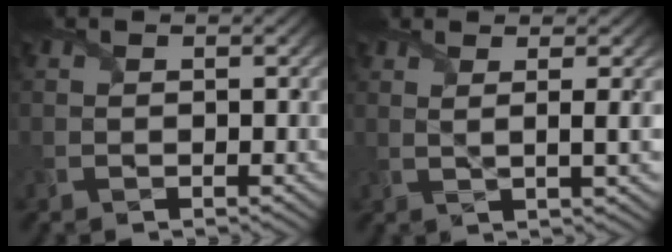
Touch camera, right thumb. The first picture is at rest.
{"total": 4.7, "force": [1.2, 0.8, 4.4], "torque": [-0.071, 0.015, 0.018]}